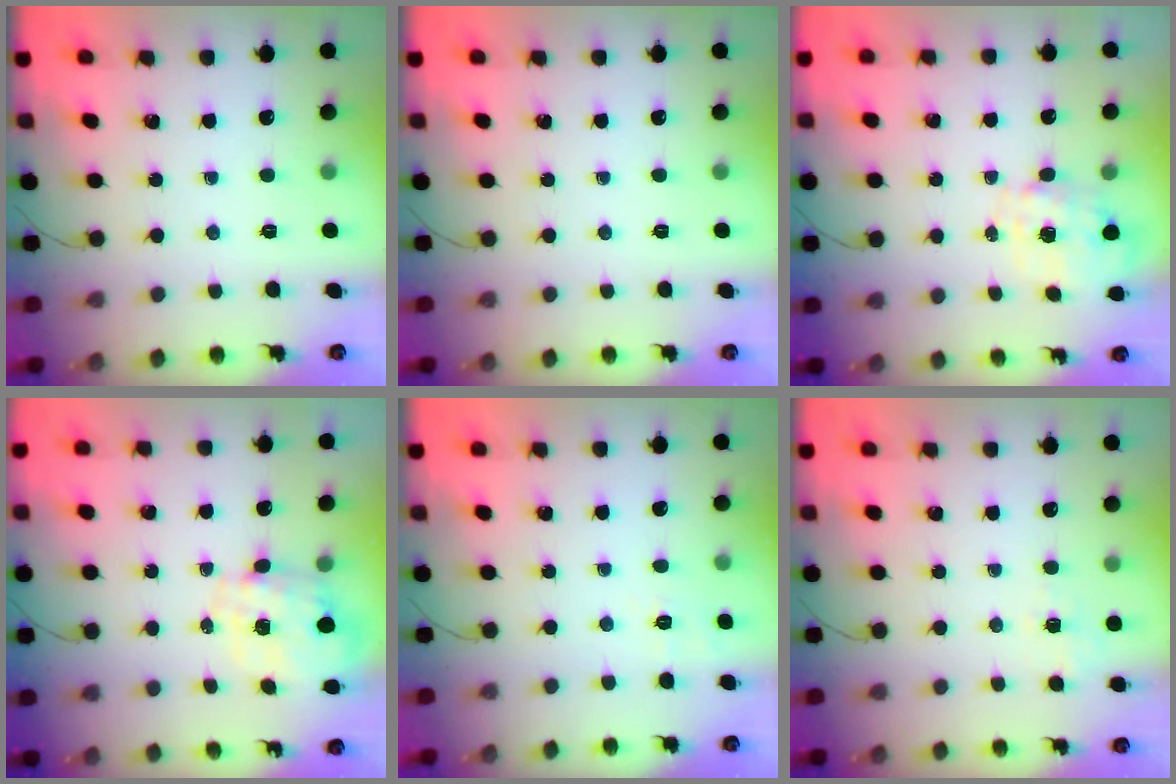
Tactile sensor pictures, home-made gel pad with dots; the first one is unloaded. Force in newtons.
{"total": 0.0}
{"total": 7.0, "press": 6.9, "slide": 0.3}
{"total": 1.0, "press": 0.9, "slide": 0.5}
{"total": 2.0, "press": 0.4, "slide": 1.9}
{"total": 1.9, "press": 0.8, "slide": 1.7}